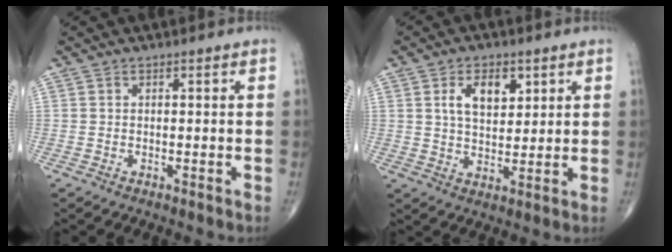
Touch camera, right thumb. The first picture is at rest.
{"total": 7.3, "force": [2.9, 4.2, 5.3], "torque": [-0.071, -0.015, 0.052]}